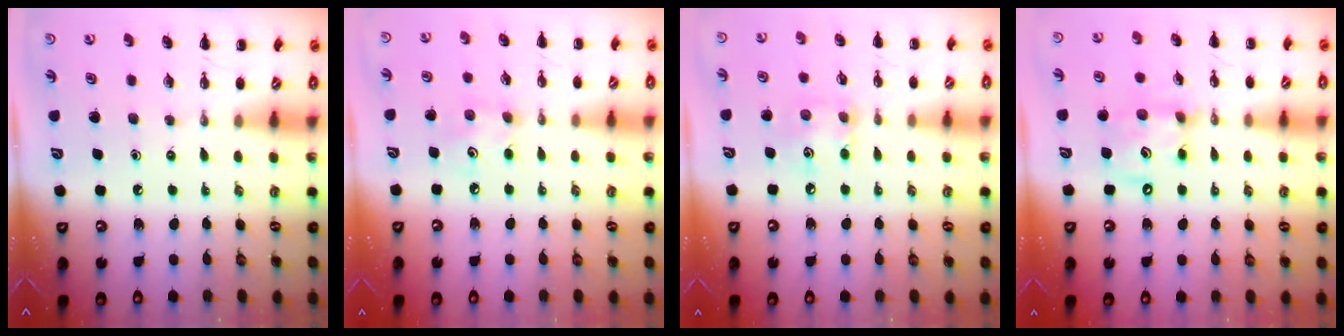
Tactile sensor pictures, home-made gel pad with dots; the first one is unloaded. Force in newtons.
{"total": 3.9, "press": 3.7, "slide": 1.0}
{"total": 6.2, "press": 6.2, "slide": 0.8}
{"total": 11.4, "press": 11.2, "slide": 2.2}